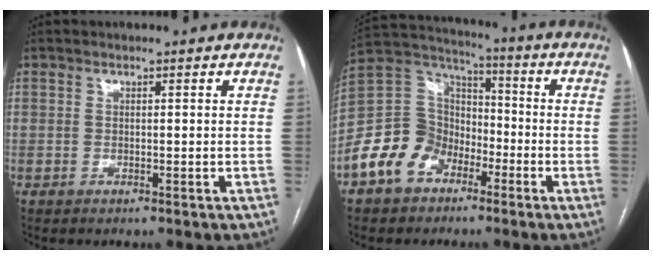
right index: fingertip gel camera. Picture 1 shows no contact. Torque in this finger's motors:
{"motor_torque": [0.74, -0.12, 0.44, 0.13]}